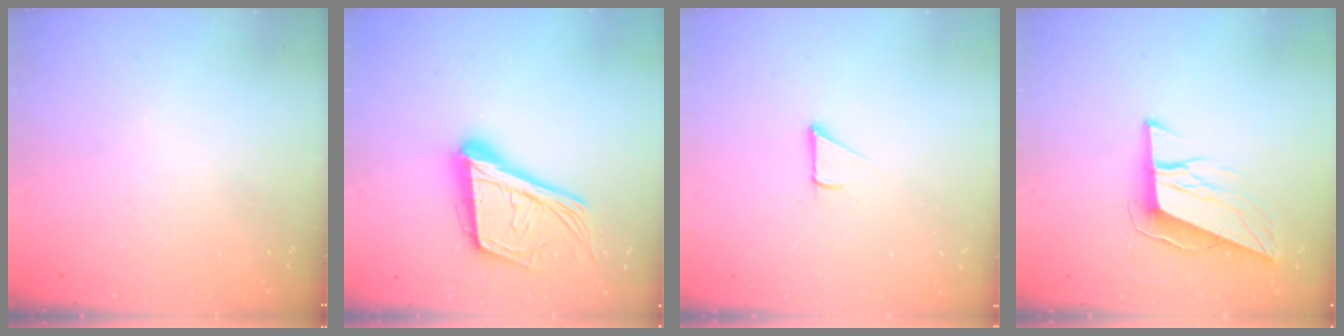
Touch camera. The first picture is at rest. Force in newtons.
{"total": 23.2, "press": 22.7, "slide": 5.0}
{"total": 1.9, "press": 1.9, "slide": 0.1}
{"total": 9.9, "press": 9.6, "slide": 2.3}